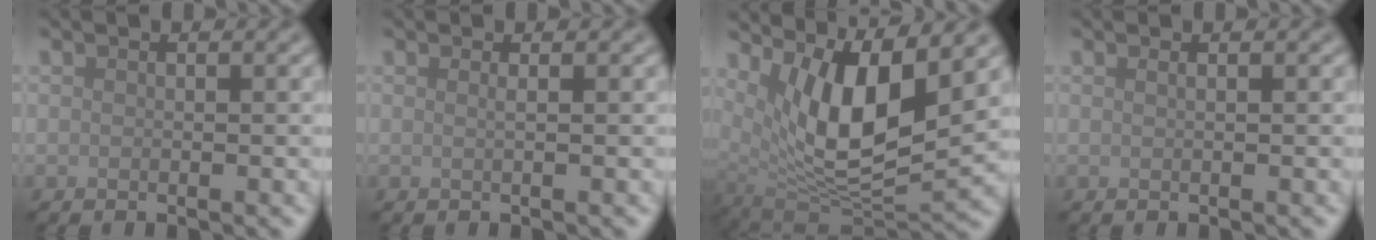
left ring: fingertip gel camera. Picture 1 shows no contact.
{"total": 0.8, "force": [0.1, 0.3, 0.7], "torque": [-0.007, -0.002, -0.005]}
{"total": 10.6, "force": [4.1, 3.4, 9.1], "torque": [-0.160, -0.011, 0.081]}
{"total": 0.7, "force": [0.3, 0.3, 0.6], "torque": [-0.005, -0.001, -0.001]}